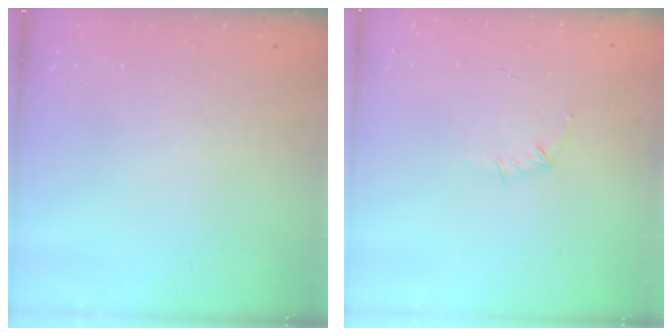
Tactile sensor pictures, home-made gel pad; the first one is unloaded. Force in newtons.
{"total": 4.7, "press": 4.5, "slide": 1.3}